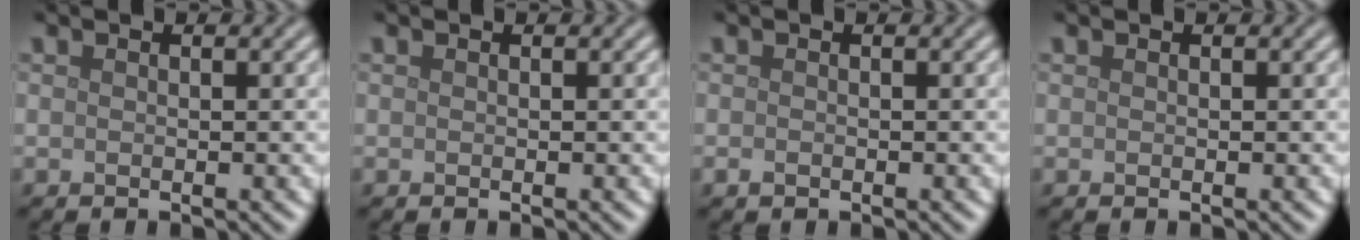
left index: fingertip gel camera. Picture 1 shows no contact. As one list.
[{"total": 0.0}, {"total": 0.5, "force": [-0.3, 0.3, 0.2], "torque": [-0.004, -0.003, -0.006]}, {"total": 0.0}]